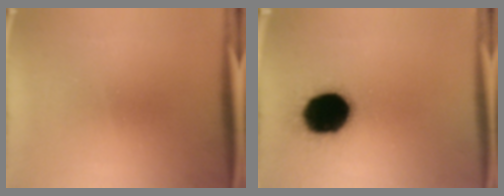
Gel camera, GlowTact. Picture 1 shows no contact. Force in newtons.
{"total": 19.1}